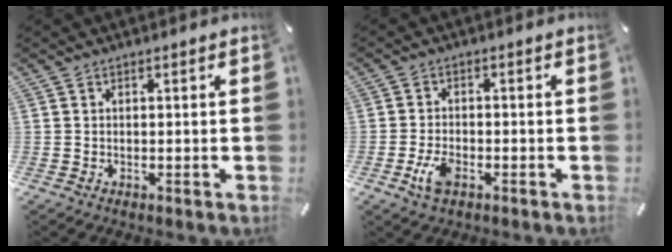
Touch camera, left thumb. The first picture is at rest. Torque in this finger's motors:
{"motor_torque": [-0.04, 0.09, 0.02, 0.00, 0.04]}